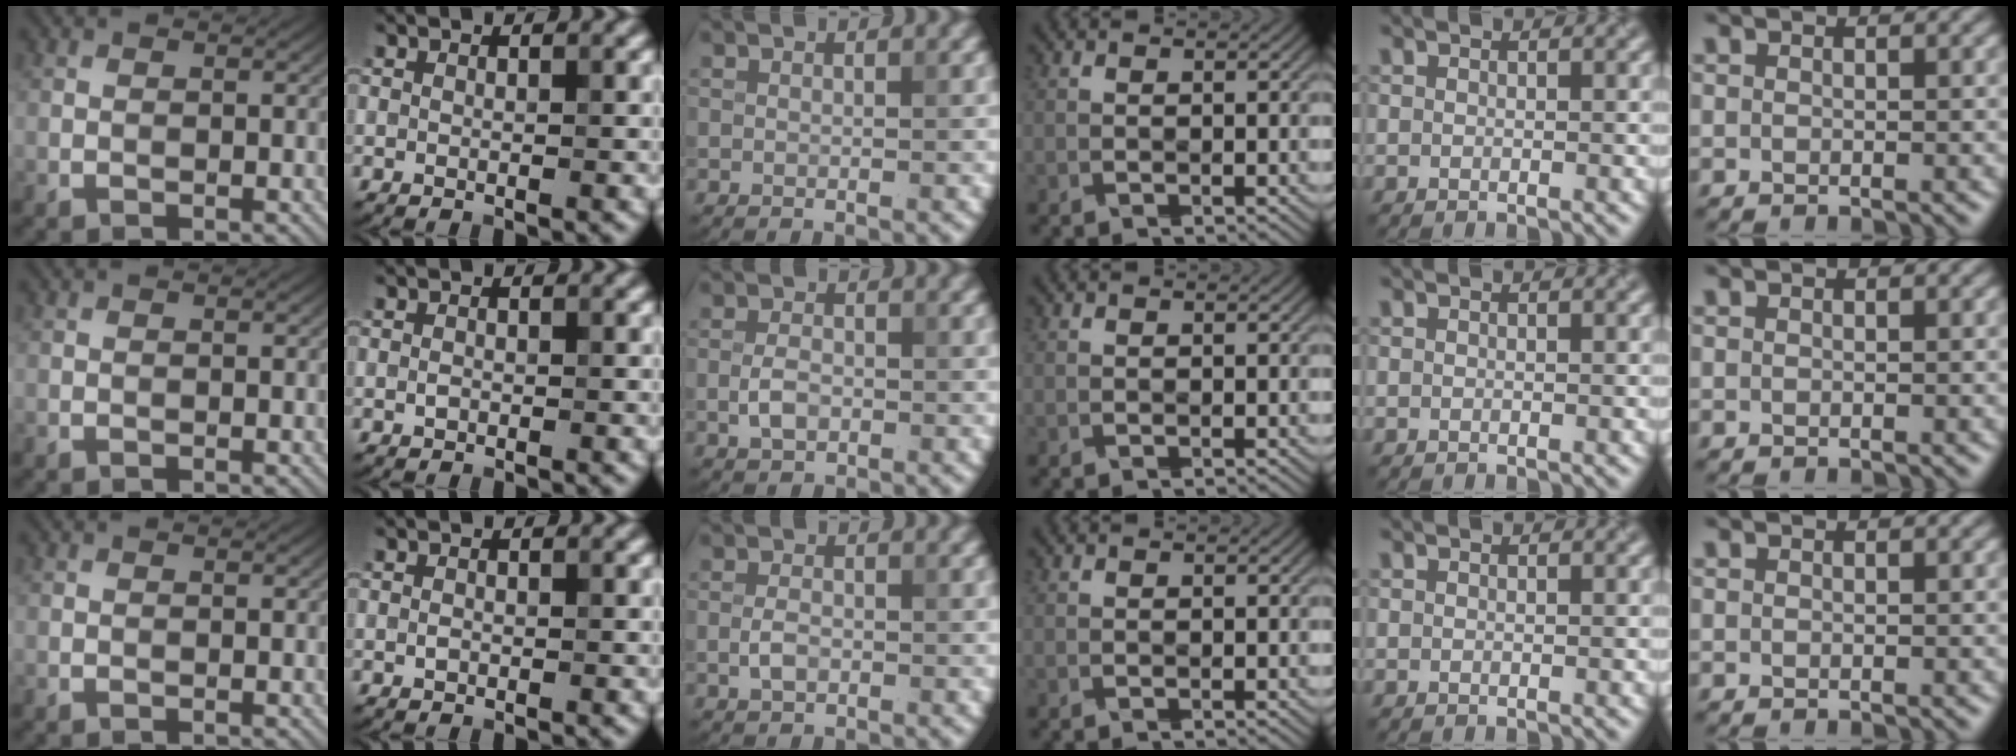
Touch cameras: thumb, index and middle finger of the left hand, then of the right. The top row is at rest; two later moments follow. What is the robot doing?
{"motion": "fold", "object": "receipt paper"}